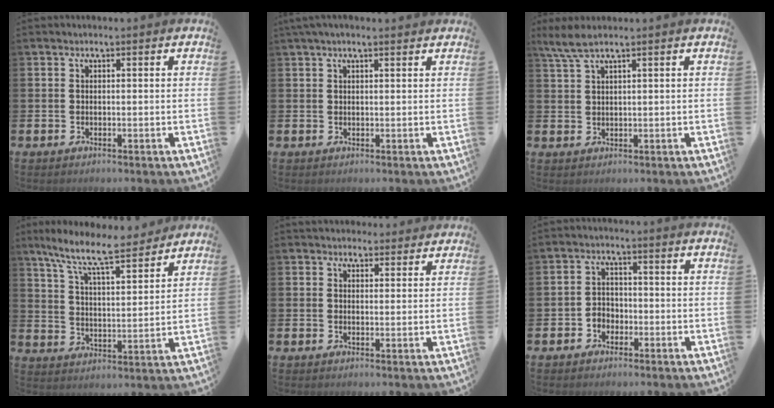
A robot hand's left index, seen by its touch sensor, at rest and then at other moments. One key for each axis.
{"total": 1.8, "fx": 1.3, "fy": 0.3, "fz": 1.1, "tx": -0.019, "ty": 0.003, "tz": 0.023}
{"total": 3.4, "fx": 2.3, "fy": 0.5, "fz": 2.4, "tx": -0.054, "ty": 0.003, "tz": 0.043}
{"total": 9.7, "fx": 8.5, "fy": 1.5, "fz": 4.5, "tx": -0.111, "ty": -0.050, "tz": 0.146}
{"total": 2.9, "fx": 2.7, "fy": 1.0, "fz": -0.2, "tx": 0.011, "ty": -0.012, "tz": 0.048}
{"total": 2.4, "fx": -1.4, "fy": 1.9, "fz": 0.5, "tx": -0.009, "ty": 0.005, "tz": -0.033}